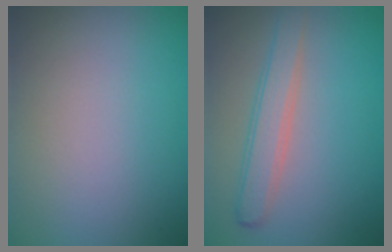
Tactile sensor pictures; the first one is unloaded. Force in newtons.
{"total": 3.0, "press": 3.0, "slide": 0.1}